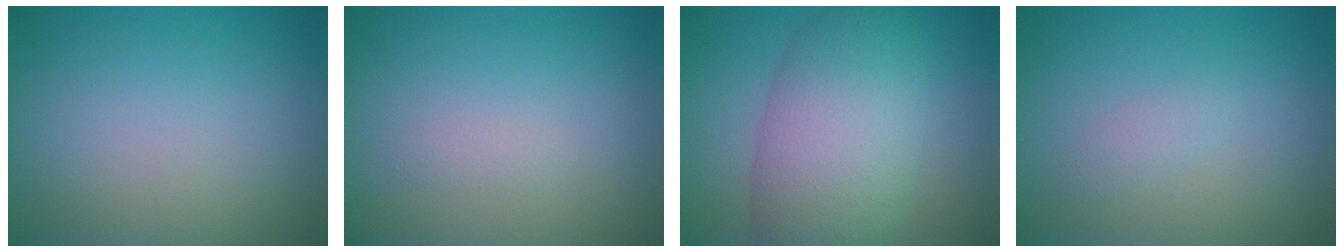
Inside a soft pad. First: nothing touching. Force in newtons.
{"total": 0.6, "press": 0.6, "slide": 0.0}
{"total": 8.7, "press": 8.7, "slide": 0.1}
{"total": 1.1, "press": 1.1, "slide": 0.1}